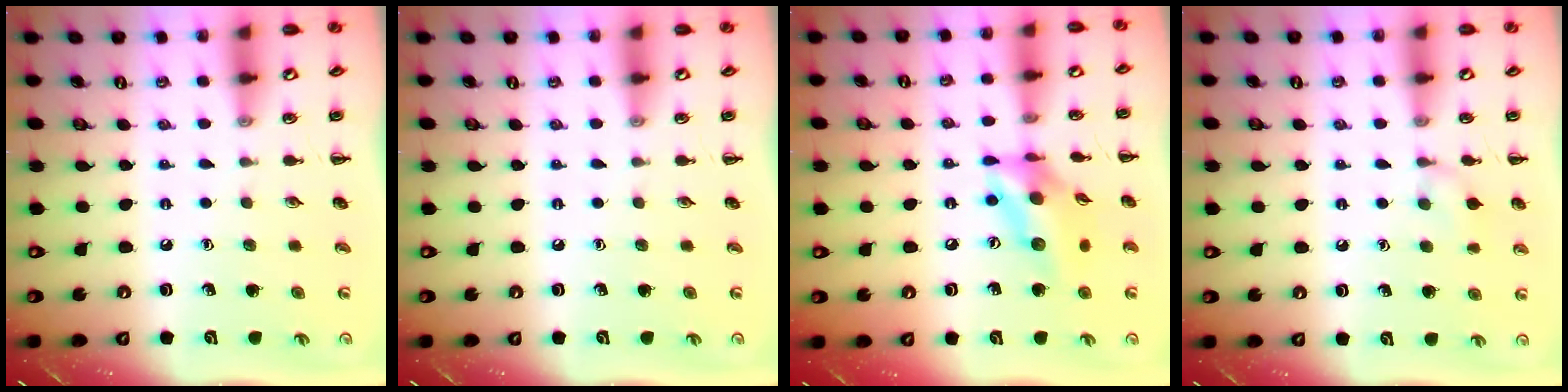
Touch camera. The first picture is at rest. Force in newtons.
{"total": 0.0}
{"total": 13.3, "press": 12.9, "slide": 3.5}
{"total": 8.2, "press": 7.9, "slide": 2.1}